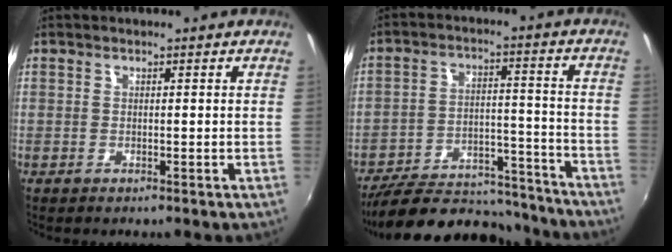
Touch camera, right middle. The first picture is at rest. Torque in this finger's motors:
{"motor_torque": [1.08, -1.06, 0.41, 0.19]}